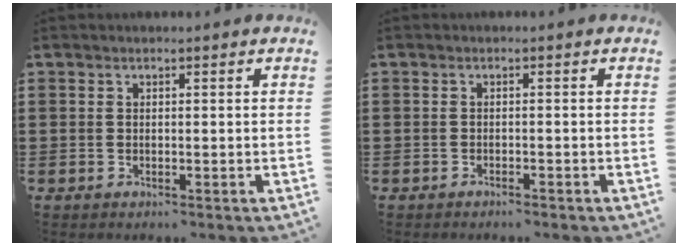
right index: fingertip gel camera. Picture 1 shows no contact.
{"total": 0.7, "force": [-0.6, 0.0, 0.3], "torque": [-0.008, -0.002, -0.012]}